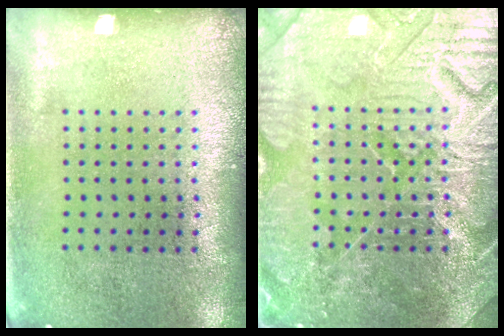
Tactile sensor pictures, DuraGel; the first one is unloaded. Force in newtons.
{"total": 7.8, "press": 7.7, "slide": 1.0}